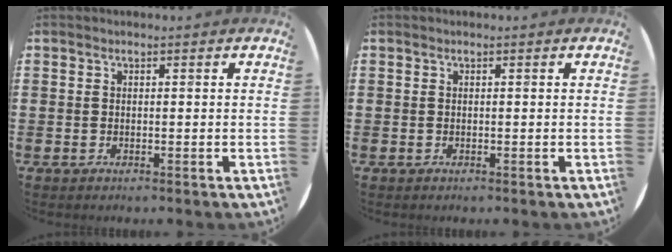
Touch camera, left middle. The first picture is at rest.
{"total": 0.0}